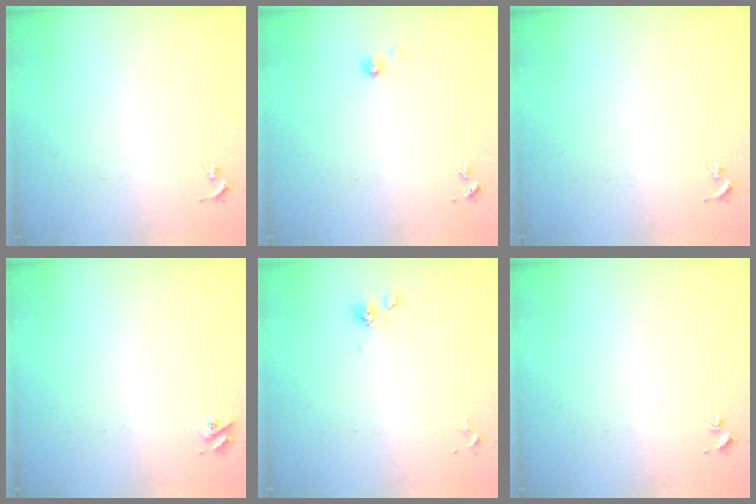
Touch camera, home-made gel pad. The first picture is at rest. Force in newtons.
{"total": 3.9, "press": 3.9, "slide": 0.4}
{"total": 0.0}
{"total": 2.8, "press": 2.8, "slide": 0.3}
{"total": 6.1, "press": 5.8, "slide": 2.1}
{"total": 2.0, "press": 2.0, "slide": 0.2}